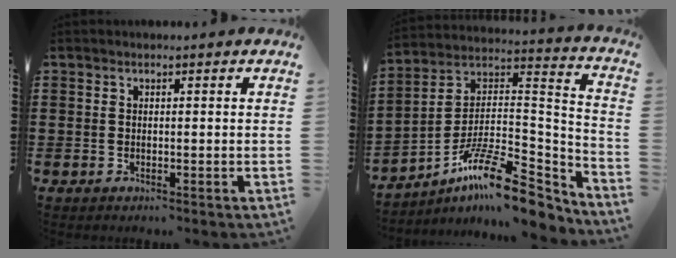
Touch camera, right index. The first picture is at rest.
{"total": 13.9, "force": [-9.8, 3.7, 9.1], "torque": [-0.157, 0.026, -0.180]}